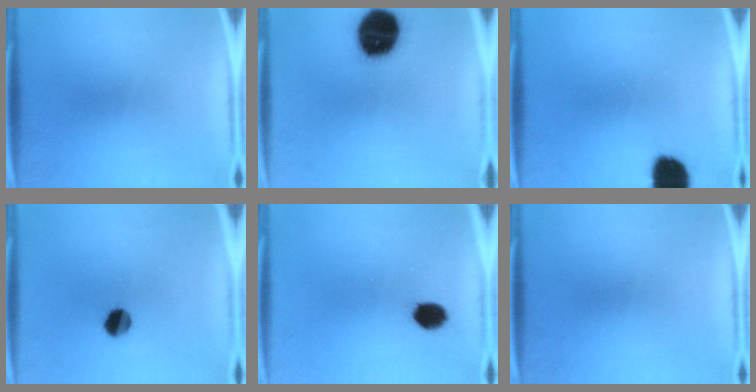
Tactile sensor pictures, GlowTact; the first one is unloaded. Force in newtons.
{"total": 19.5}
{"total": 7.6}
{"total": 5.5}
{"total": 4.6}
{"total": 0.0}